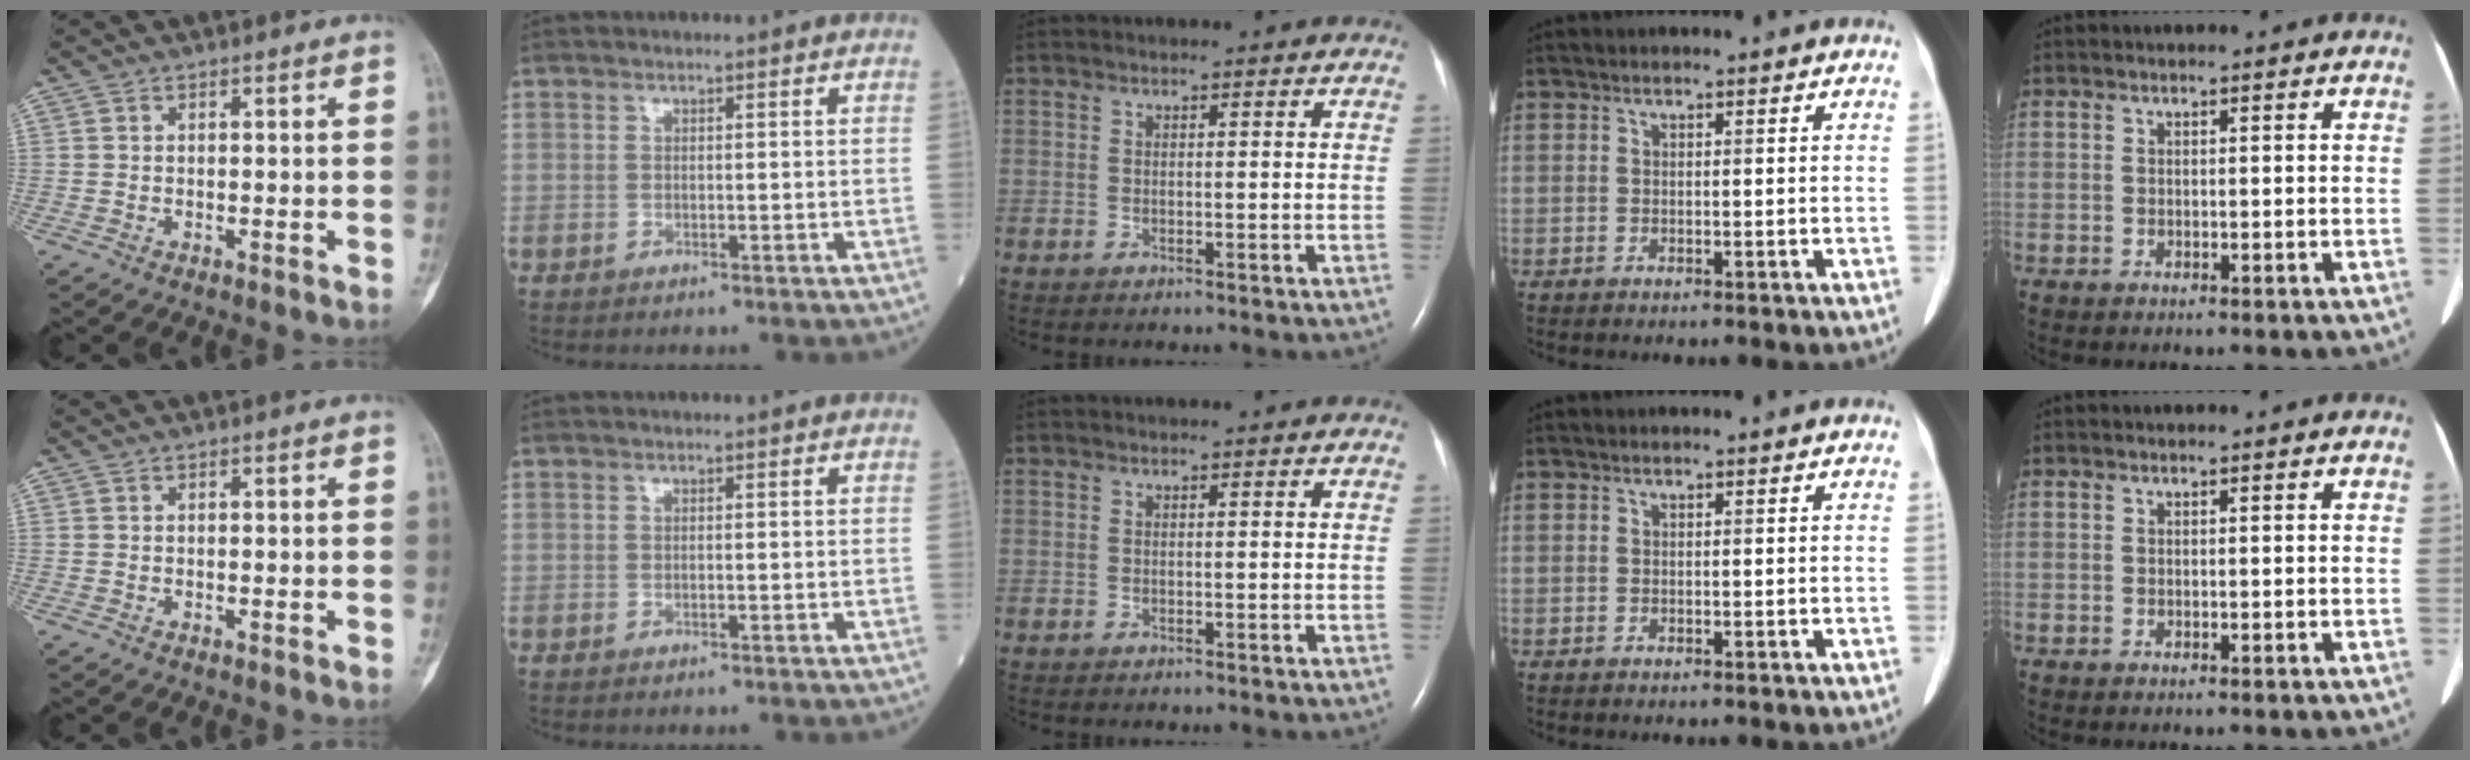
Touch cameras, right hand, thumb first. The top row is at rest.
{}